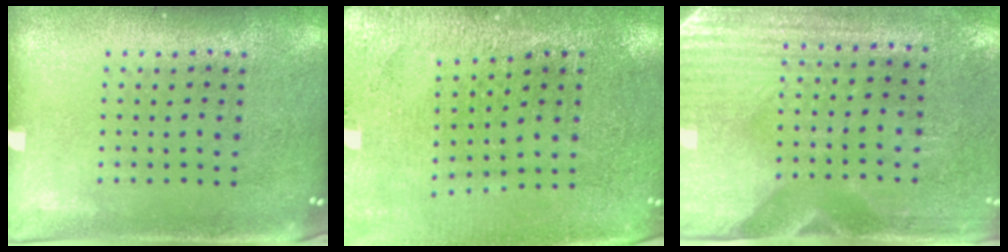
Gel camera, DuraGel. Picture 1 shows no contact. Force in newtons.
{"total": 2.8, "press": 2.8, "slide": 0.1}
{"total": 3.0, "press": 2.6, "slide": 1.5}